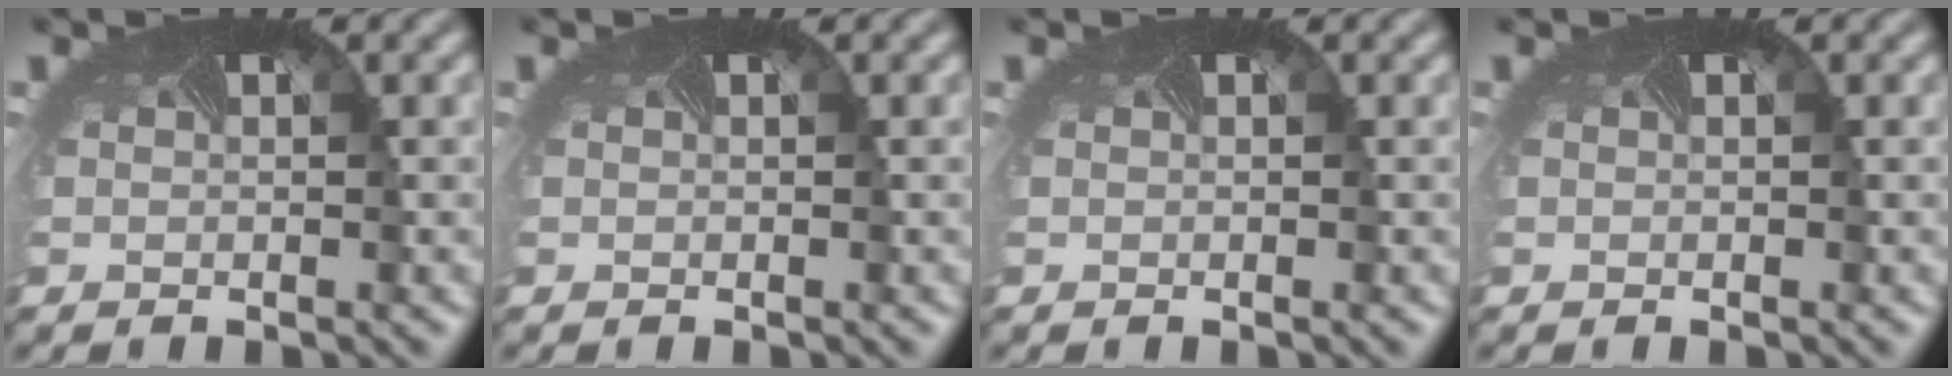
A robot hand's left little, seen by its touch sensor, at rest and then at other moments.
{"total": 0.0}
{"total": 0.0}
{"total": 0.0}